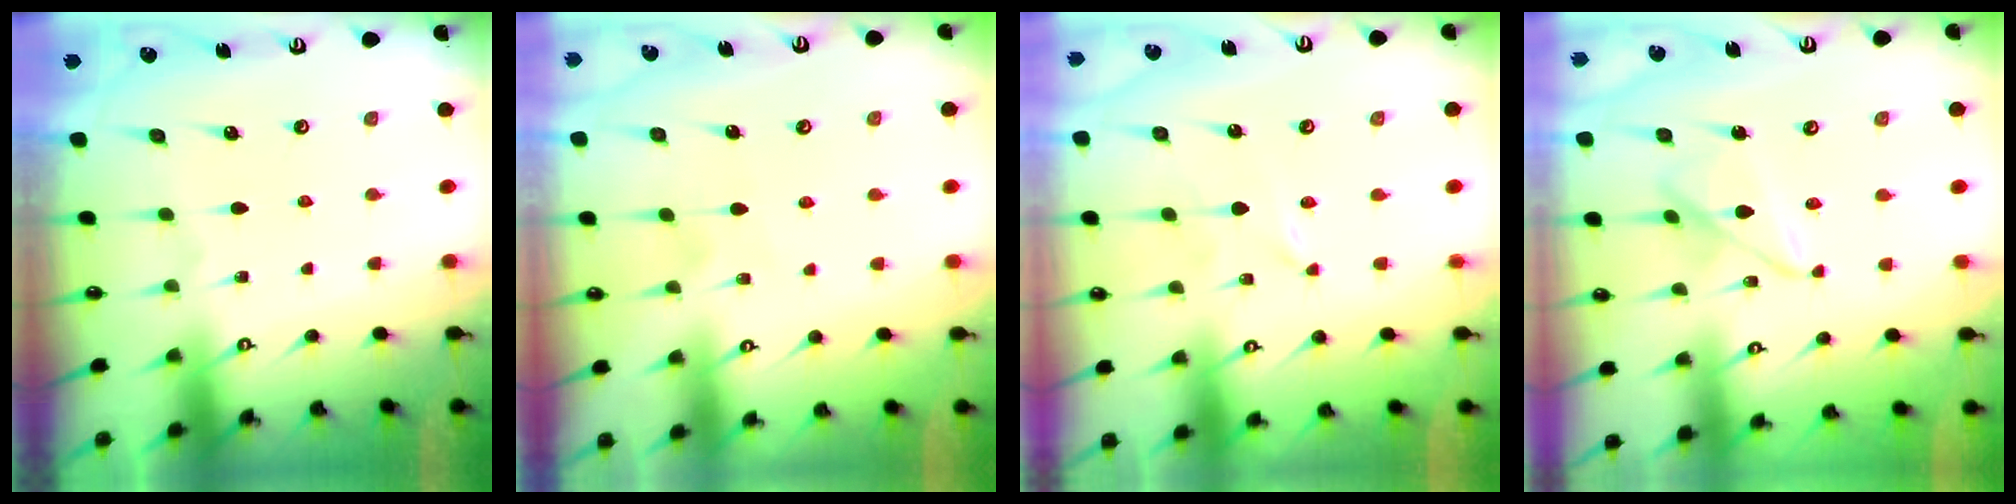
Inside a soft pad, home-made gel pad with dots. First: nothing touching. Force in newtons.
{"total": 4.5, "press": 4.5, "slide": 0.4}
{"total": 0.0}
{"total": 8.1, "press": 8.1, "slide": 0.5}